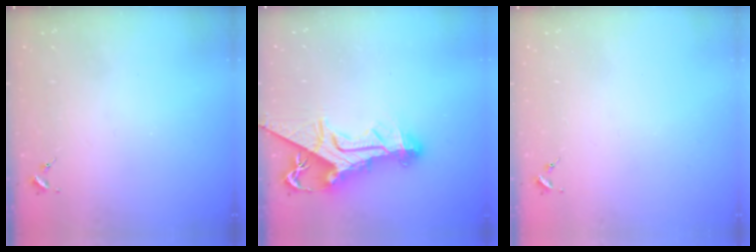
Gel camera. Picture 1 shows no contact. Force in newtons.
{"total": 15.7, "press": 15.6, "slide": 1.6}
{"total": 0.0}